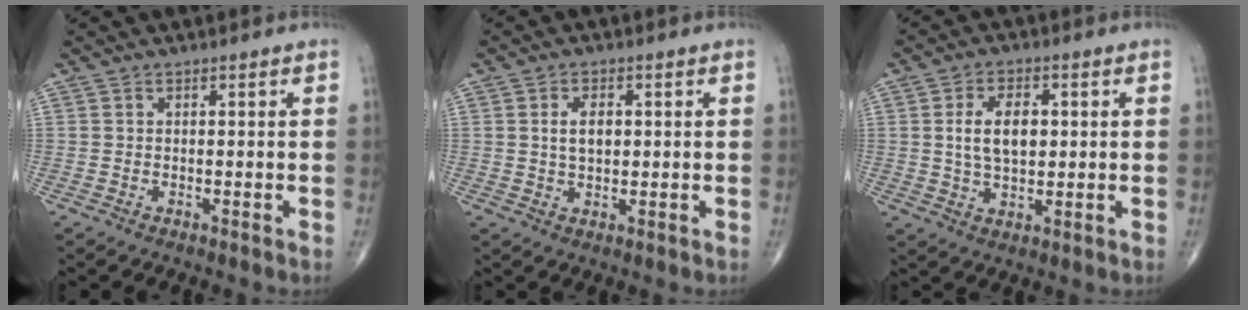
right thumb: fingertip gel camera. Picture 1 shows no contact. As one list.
[{"total": 4.4, "force": [0.8, 2.6, 3.4], "torque": [-0.056, -0.001, 0.015]}, {"total": 8.1, "force": [1.2, 4.7, 6.5], "torque": [-0.105, -0.001, 0.024]}]